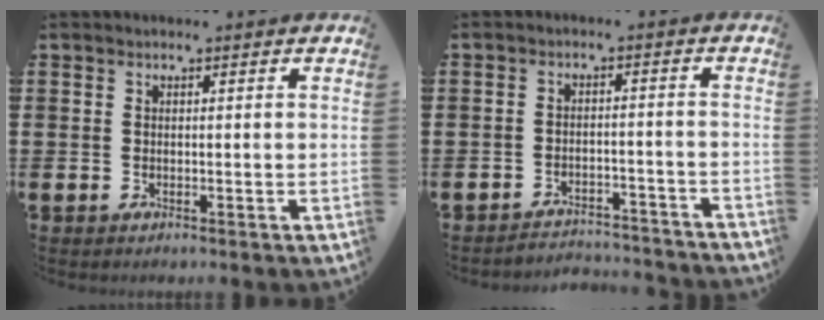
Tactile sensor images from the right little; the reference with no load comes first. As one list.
[{"total": 3.0, "force": [-3.0, 0.1, -0.2], "torque": [-0.003, 0.004, -0.067]}]